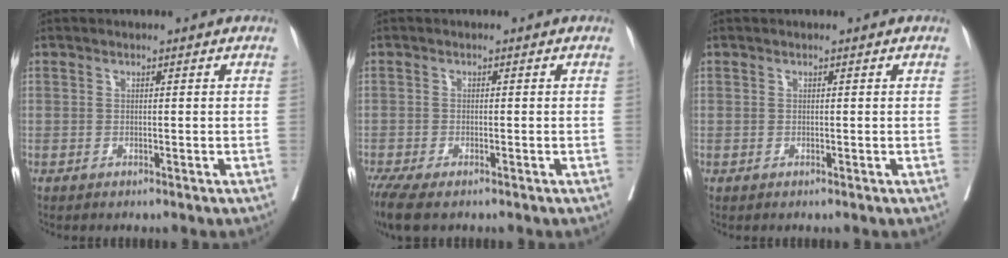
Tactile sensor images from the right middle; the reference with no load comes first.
{"total": 5.4, "force": [-4.1, 1.3, 3.3], "torque": [-0.059, -0.016, -0.071]}
{"total": 0.0}